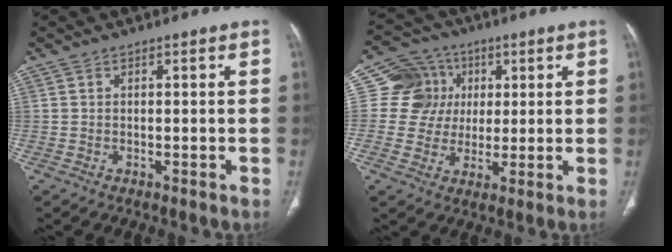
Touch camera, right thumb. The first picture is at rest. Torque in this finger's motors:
{"motor_torque": [0.11, -0.01, 0.35, 0.28, -0.05]}